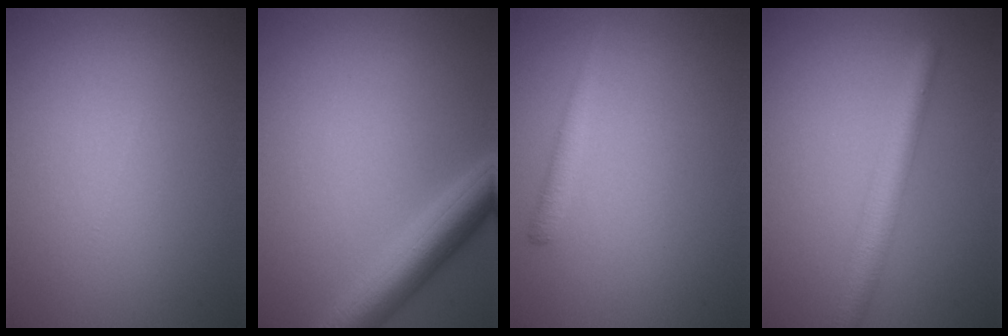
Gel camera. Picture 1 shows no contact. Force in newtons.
{"total": 5.2, "press": 5.1, "slide": 0.2}
{"total": 1.4, "press": 1.3, "slide": 0.1}
{"total": 3.4, "press": 3.4, "slide": 0.0}